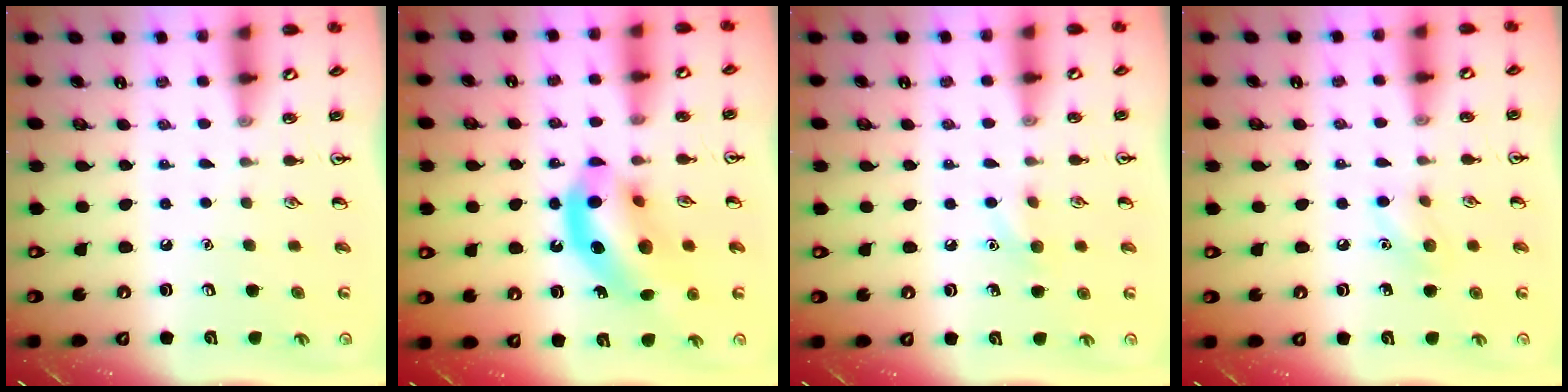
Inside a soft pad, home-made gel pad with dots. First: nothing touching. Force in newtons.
{"total": 13.6, "press": 13.2, "slide": 3.4}
{"total": 5.7, "press": 5.5, "slide": 1.7}
{"total": 7.8, "press": 7.5, "slide": 1.9}